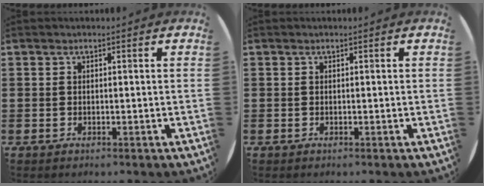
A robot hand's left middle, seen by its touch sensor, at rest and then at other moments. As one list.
[{"total": 0.0}]